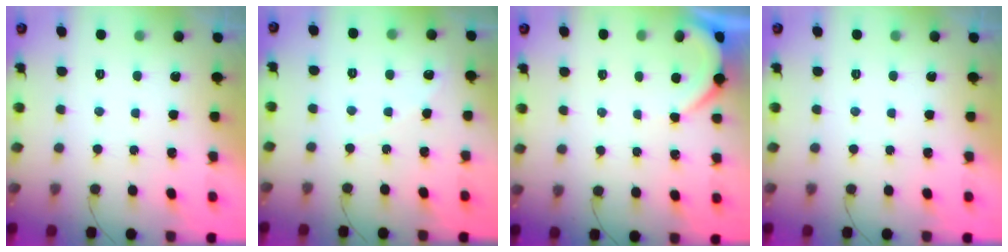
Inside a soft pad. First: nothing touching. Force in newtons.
{"total": 3.1, "press": 3.0, "slide": 0.4}
{"total": 2.7, "press": 2.7, "slide": 0.3}
{"total": 0.0}